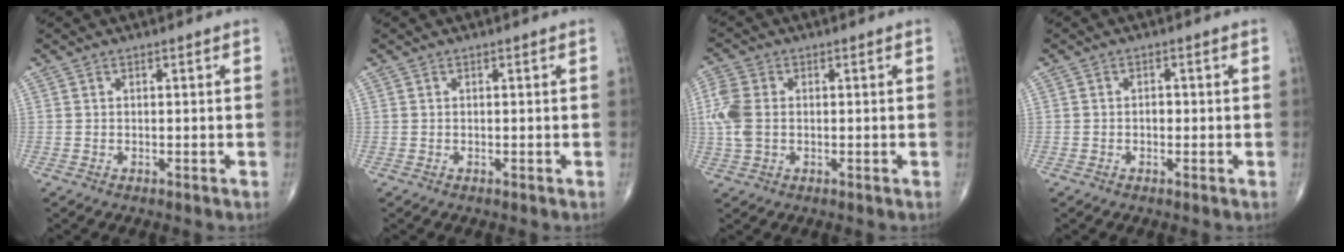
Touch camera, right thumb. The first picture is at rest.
{"total": 0.0}
{"total": 6.5, "force": [0.1, 4.4, 4.8], "torque": [-0.134, 0.008, -0.002]}
{"total": 1.3, "force": [-0.2, 1.0, 0.9], "torque": [-0.009, 0.003, -0.006]}